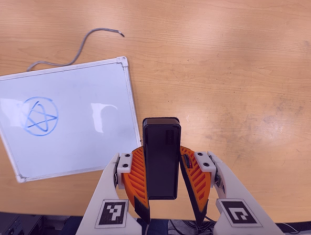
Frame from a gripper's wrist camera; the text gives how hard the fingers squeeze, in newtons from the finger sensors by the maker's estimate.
{"total": 5.2, "left": 4.6, "right": 5.9}